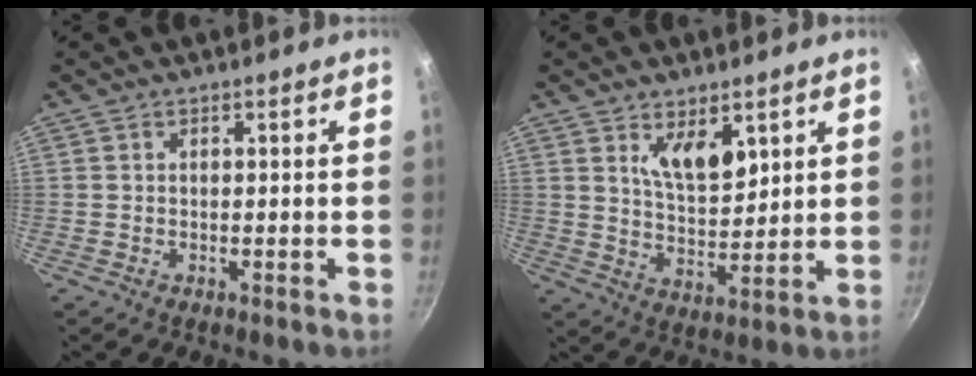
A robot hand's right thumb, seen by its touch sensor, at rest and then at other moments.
{"total": 8.4, "force": [4.1, 4.1, 6.1], "torque": [-0.081, -0.036, 0.077]}